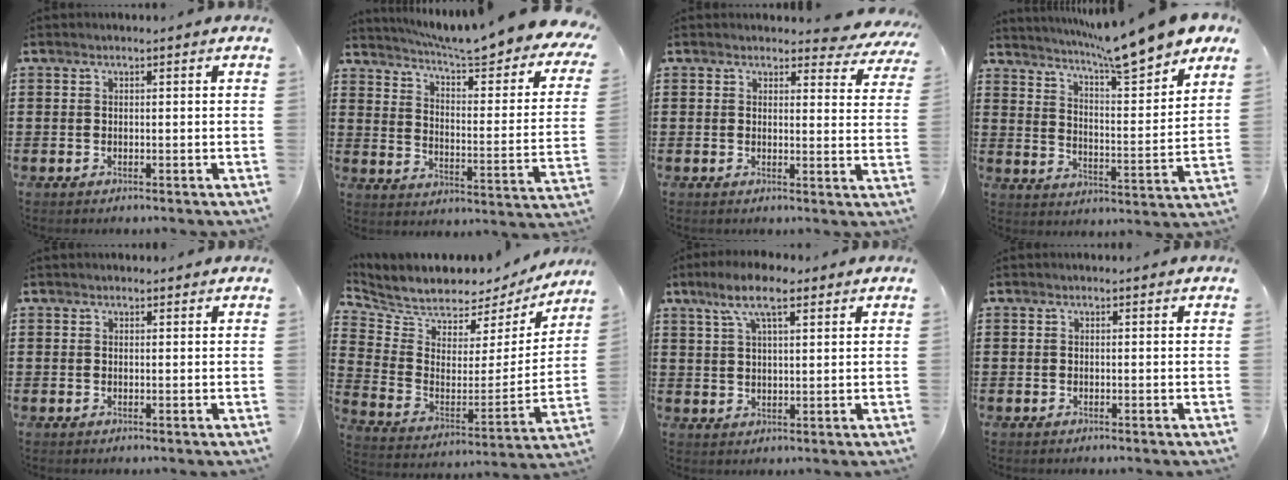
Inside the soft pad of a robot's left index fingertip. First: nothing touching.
{"total": 6.3, "force": [5.6, 0.0, 2.9], "torque": [-0.075, -0.051, 0.090]}
{"total": 3.5, "force": [3.2, 0.9, 1.2], "torque": [-0.018, -0.017, 0.055]}
{"total": 9.3, "force": [8.6, -0.7, 3.7], "torque": [-0.081, -0.065, 0.138]}
{"total": 0.9, "force": [0.8, 0.4, 0.0], "torque": [-0.001, 0.001, 0.017]}
{"total": 5.3, "force": [5.2, 1.3, 0.0], "torque": [-0.041, -0.058, 0.089]}
{"total": 7.8, "force": [4.8, 2.3, 5.7], "torque": [-0.122, 0.008, 0.085]}
{"total": 0.0}